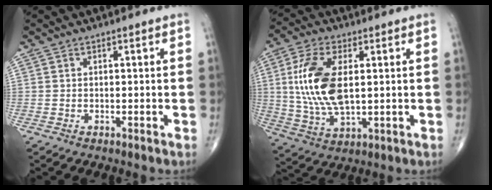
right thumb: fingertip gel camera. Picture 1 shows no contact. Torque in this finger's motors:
{"motor_torque": [-0.38, 1.18, 1.40, 0.30, 0.58]}